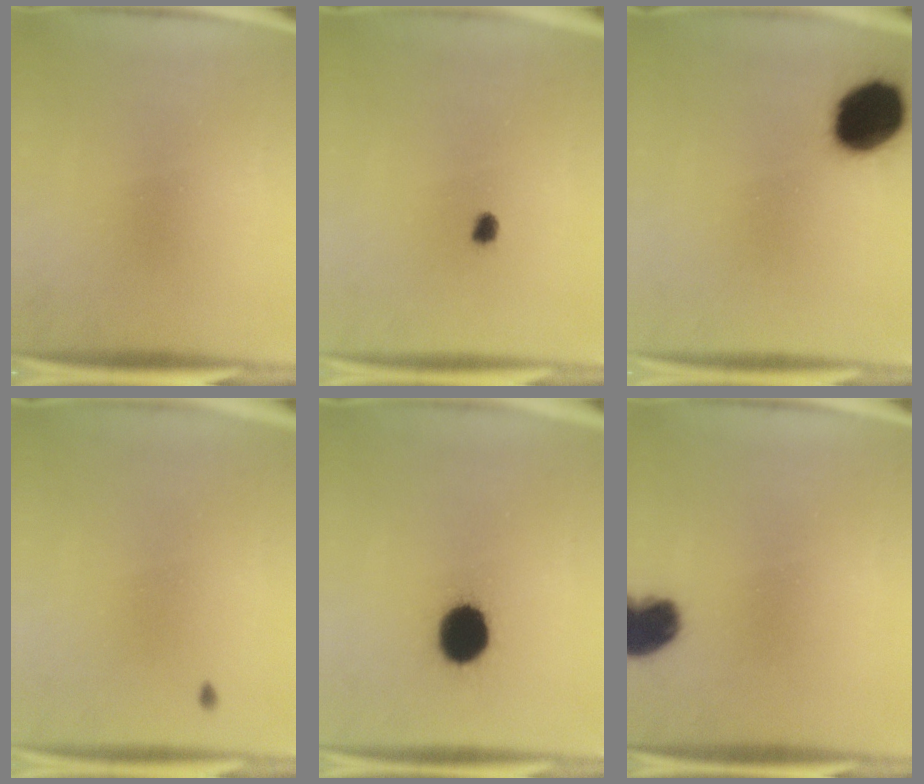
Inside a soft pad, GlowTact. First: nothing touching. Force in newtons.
{"total": 1.7}
{"total": 15.9}
{"total": 0.9}
{"total": 12.4}
{"total": 9.3}